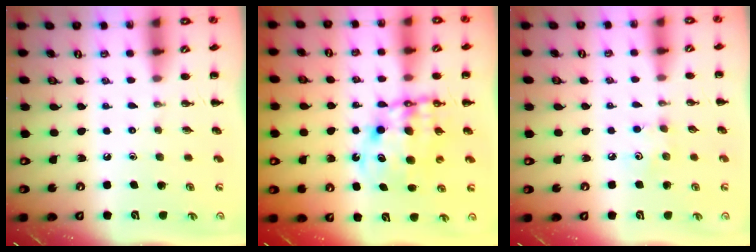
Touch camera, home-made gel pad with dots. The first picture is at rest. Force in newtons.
{"total": 10.8, "press": 10.4, "slide": 2.8}
{"total": 4.0, "press": 3.9, "slide": 1.1}